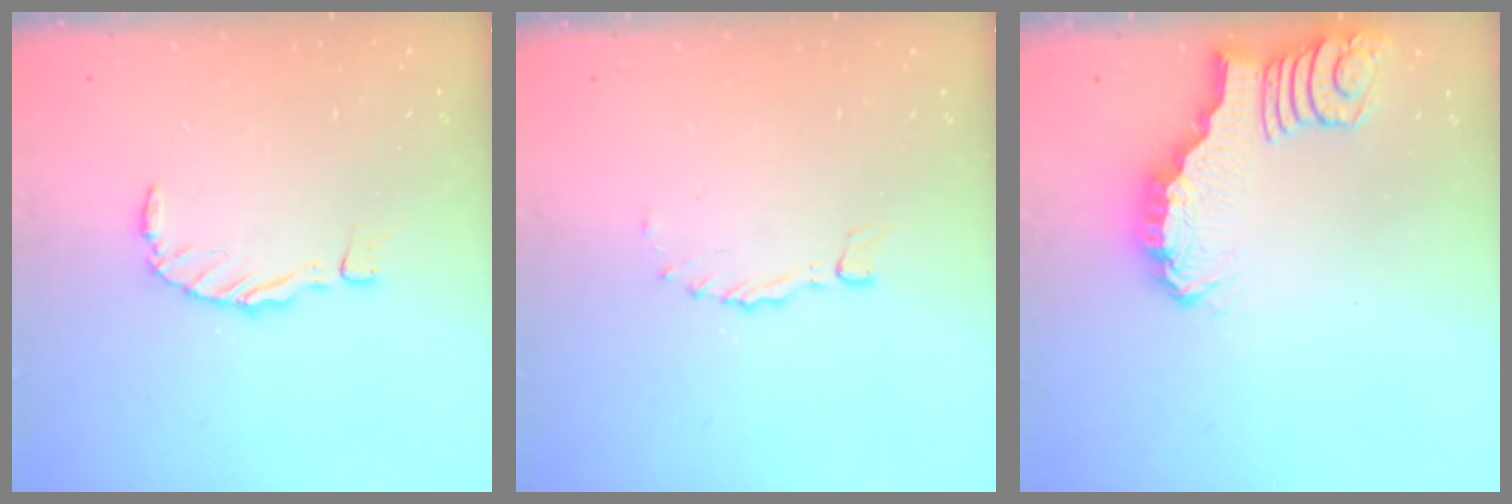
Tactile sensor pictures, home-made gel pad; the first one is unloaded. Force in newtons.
{"total": 0.0}
{"total": 2.3, "press": 2.3, "slide": 0.3}